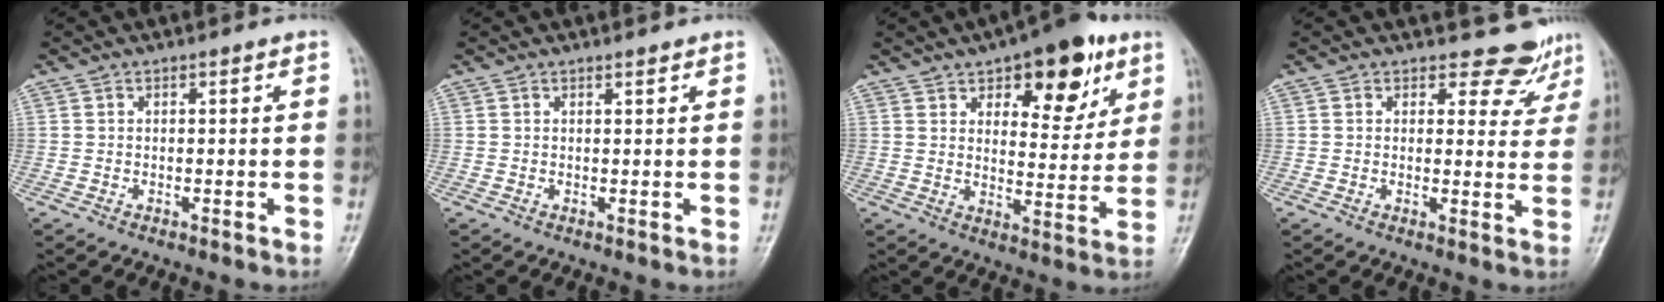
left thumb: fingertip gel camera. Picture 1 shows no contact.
{"total": 0.6, "force": [0.5, 0.1, 0.2], "torque": [-0.007, -0.005, 0.008]}
{"total": 15.1, "force": [8.1, 7.1, 10.5], "torque": [-0.095, -0.033, 0.115]}
{"total": 6.1, "force": [5.4, 2.7, -0.2], "torque": [0.035, -0.041, 0.048]}